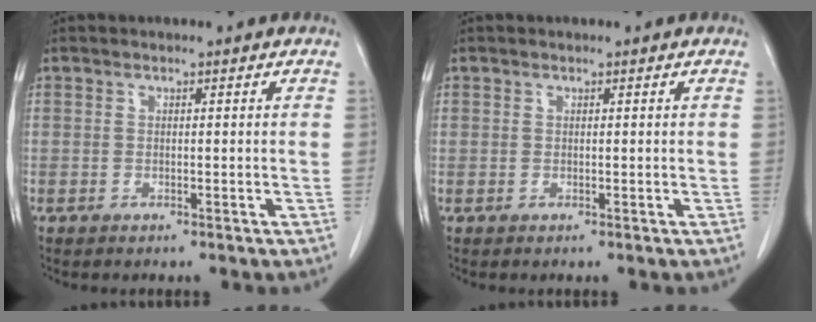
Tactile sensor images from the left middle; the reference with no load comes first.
{"total": 0.0}